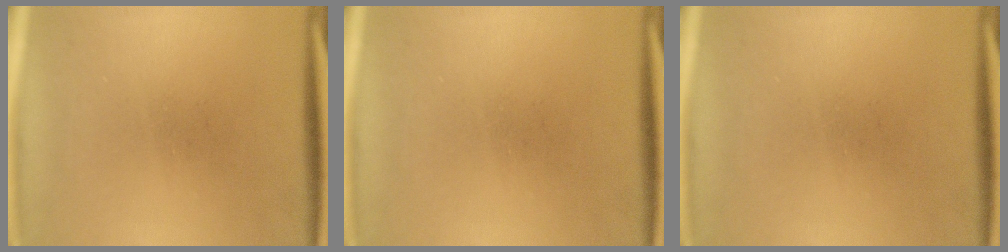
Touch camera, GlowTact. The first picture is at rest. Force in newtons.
{"total": 0.0}
{"total": 0.0}